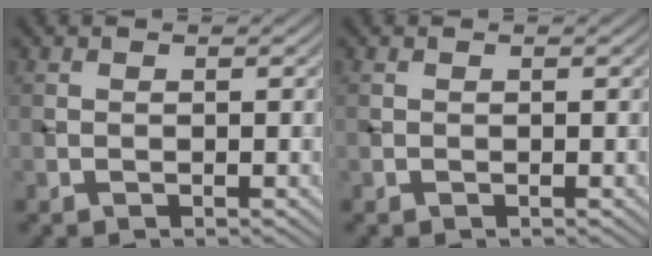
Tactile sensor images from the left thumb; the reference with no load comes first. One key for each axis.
{"total": 0.0}